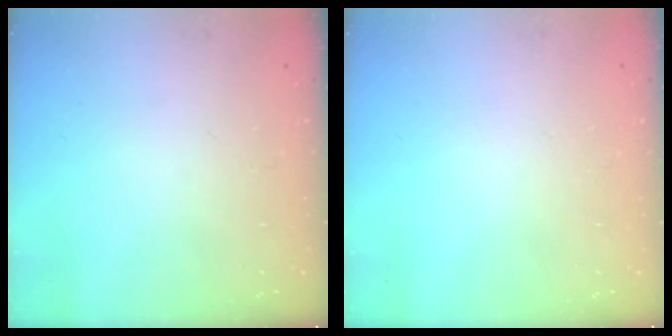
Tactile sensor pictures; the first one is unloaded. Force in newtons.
{"total": 0.0}